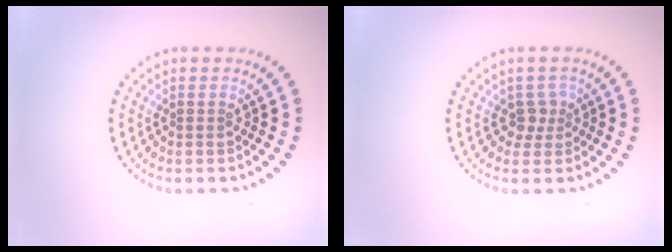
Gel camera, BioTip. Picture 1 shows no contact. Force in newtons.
{"total": 1.8, "press": 1.3, "slide": 1.2}